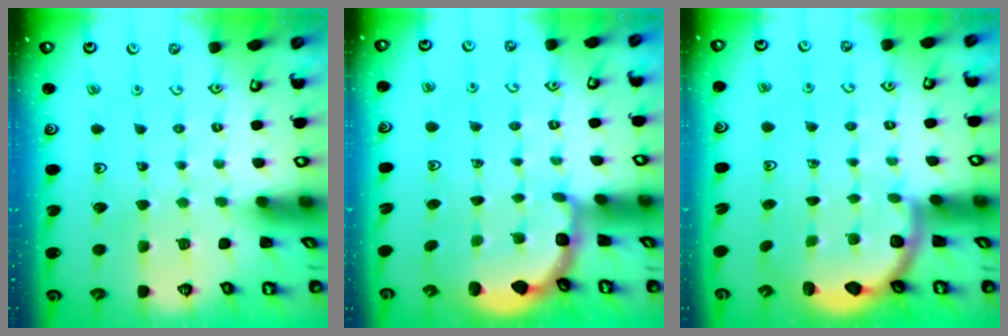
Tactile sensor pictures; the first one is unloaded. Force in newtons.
{"total": 2.8, "press": 2.5, "slide": 1.4}
{"total": 3.3, "press": 2.9, "slide": 1.6}